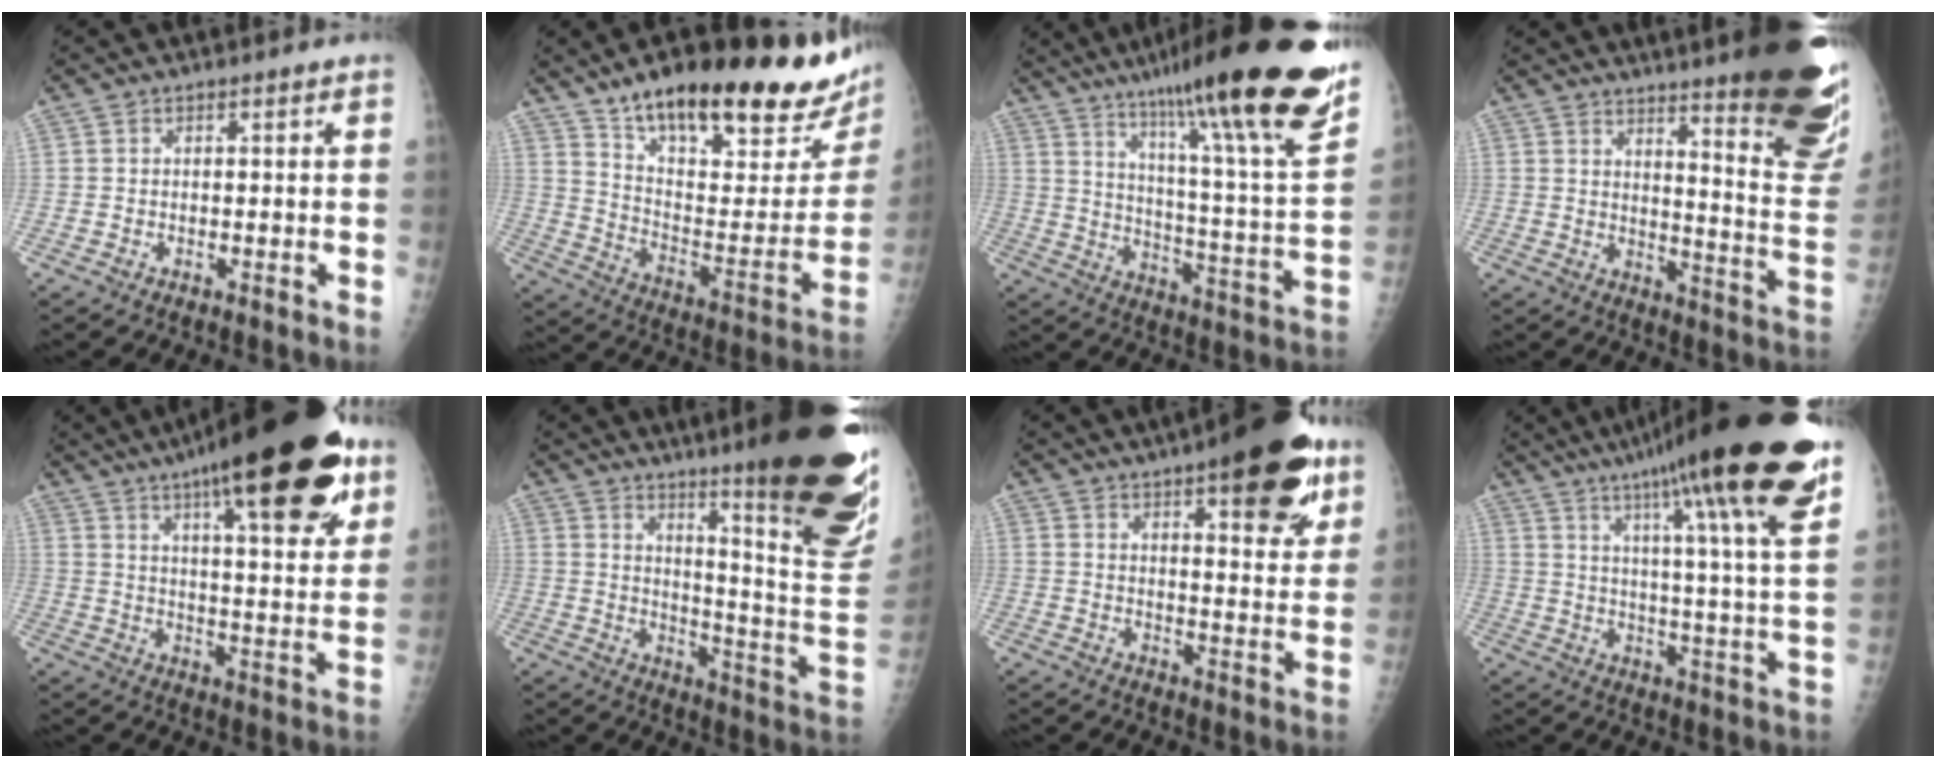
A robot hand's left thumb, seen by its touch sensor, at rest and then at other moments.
{"total": 31.0, "force": [20.7, 9.1, 21.2], "torque": [-0.278, -0.067, 0.314]}
{"total": 30.0, "force": [20.7, 2.9, 21.6], "torque": [-0.308, -0.083, 0.307]}
{"total": 24.9, "force": [17.4, 3.9, 17.3], "torque": [-0.185, -0.125, 0.218]}
{"total": 27.0, "force": [15.6, 7.4, 20.7], "torque": [-0.283, -0.028, 0.228]}
{"total": 28.5, "force": [17.1, 3.8, 22.5], "torque": [-0.239, -0.092, 0.240]}
{"total": 19.1, "force": [10.8, 6.0, 14.5], "torque": [-0.167, -0.038, 0.148]}
{"total": 27.1, "force": [17.8, 2.4, 20.3], "torque": [-0.300, -0.059, 0.256]}